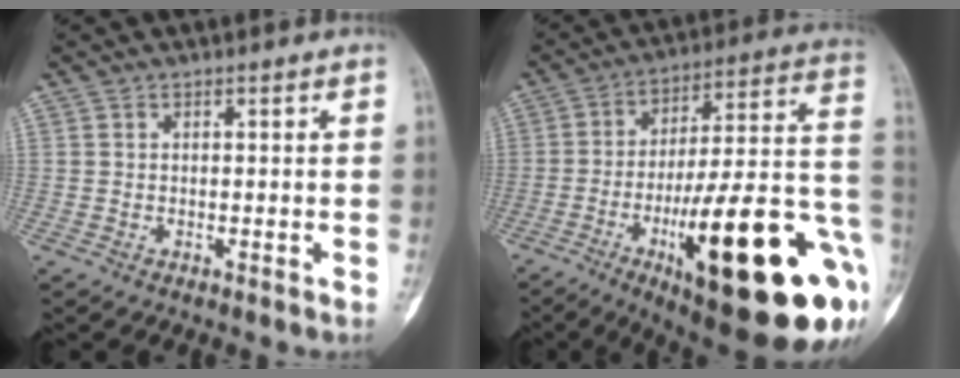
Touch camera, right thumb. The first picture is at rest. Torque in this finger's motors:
{"motor_torque": [2.22, 2.79, 2.03, -0.75, 0.14]}